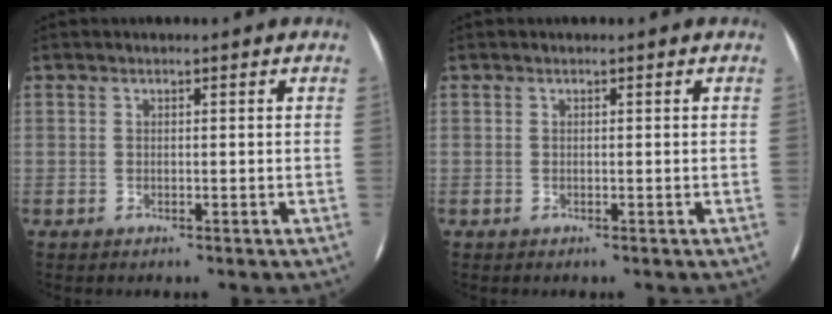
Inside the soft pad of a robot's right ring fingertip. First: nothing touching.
{"total": 0.0}